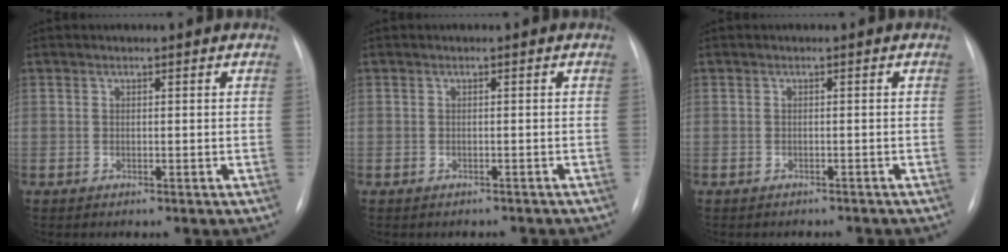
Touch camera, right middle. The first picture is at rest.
{"total": 2.4, "force": [-2.2, 0.9, 0.4], "torque": [-0.008, -0.003, -0.025]}
{"total": 3.2, "force": [-3.0, 1.1, 0.6], "torque": [-0.009, -0.004, -0.033]}